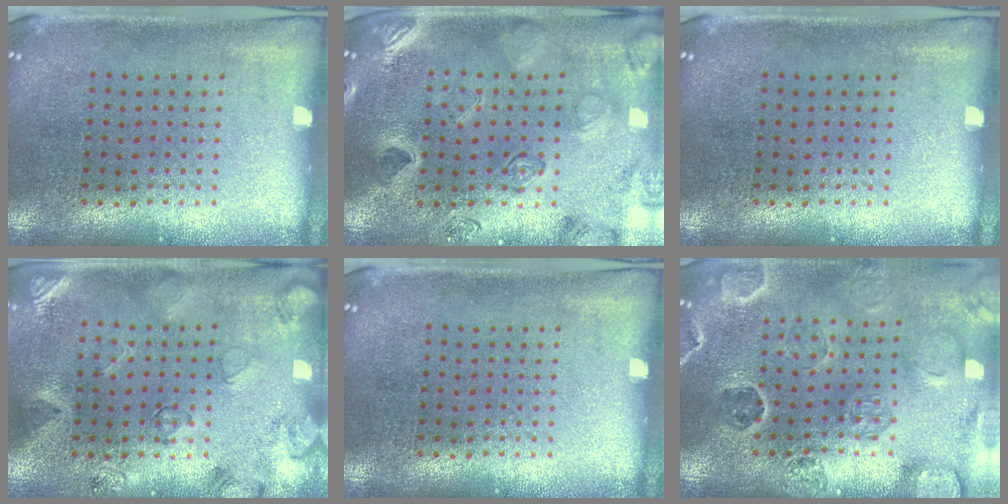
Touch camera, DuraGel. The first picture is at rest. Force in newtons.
{"total": 2.5, "press": 2.4, "slide": 0.6}
{"total": 0.0}
{"total": 2.5, "press": 1.8, "slide": 1.8}
{"total": 0.0}
{"total": 2.7, "press": 2.7, "slide": 0.6}